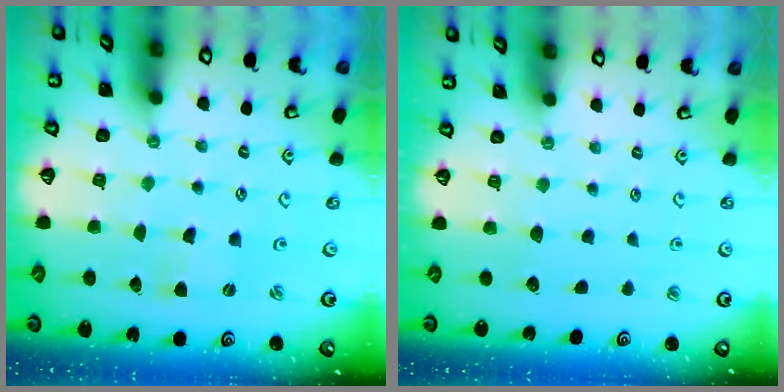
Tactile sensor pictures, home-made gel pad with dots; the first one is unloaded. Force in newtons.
{"total": 0.0}